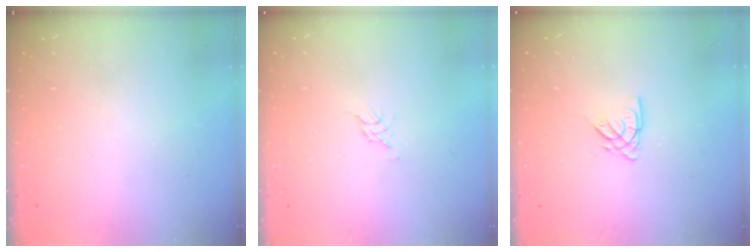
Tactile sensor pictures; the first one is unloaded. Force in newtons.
{"total": 1.4, "press": 1.4, "slide": 0.2}
{"total": 3.1, "press": 3.1, "slide": 0.3}